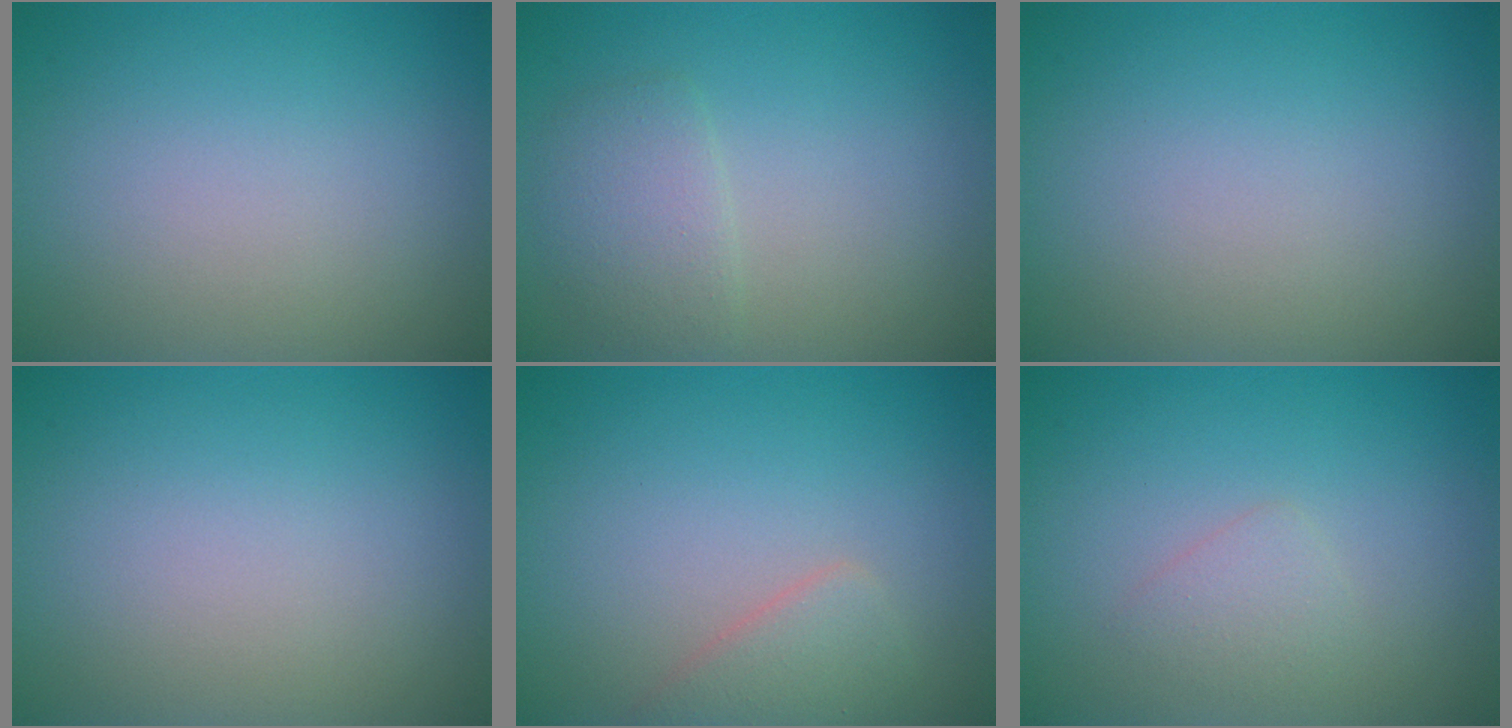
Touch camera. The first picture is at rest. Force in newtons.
{"total": 2.3, "press": 2.3, "slide": 0.0}
{"total": 0.0}
{"total": 0.0}
{"total": 2.0, "press": 2.0, "slide": 0.1}
{"total": 1.3, "press": 1.3, "slide": 0.1}